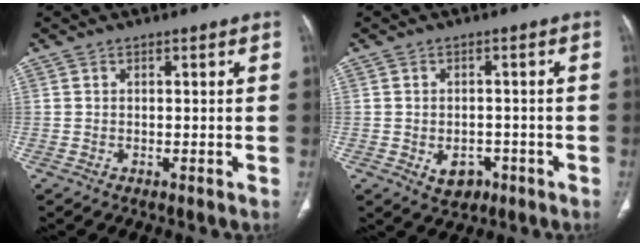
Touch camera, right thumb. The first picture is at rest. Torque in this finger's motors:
{"motor_torque": [-0.25, 0.32, 0.00, -0.11, 0.04]}